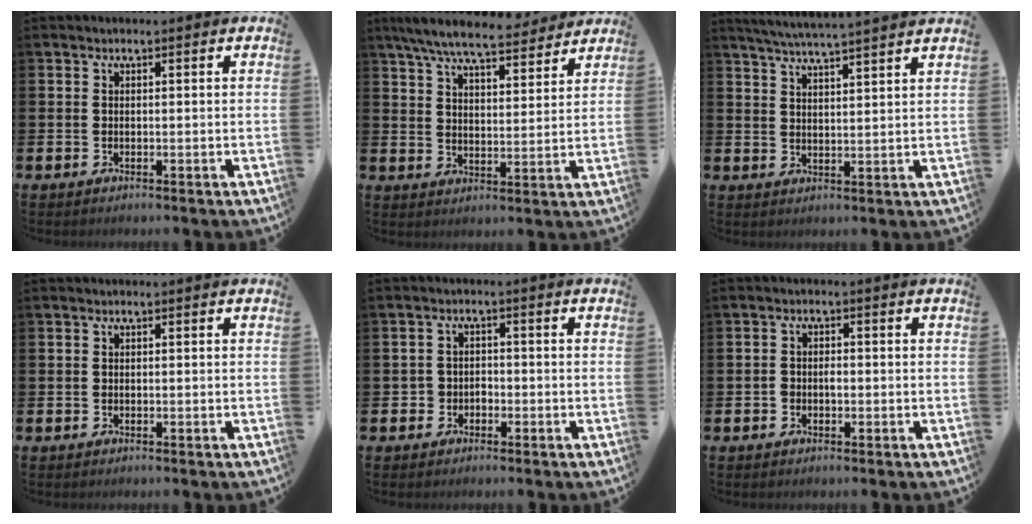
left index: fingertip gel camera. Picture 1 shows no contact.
{"total": 8.1, "force": [7.3, 1.5, 3.1], "torque": [-0.079, -0.037, 0.129]}
{"total": 5.3, "force": [5.1, -0.8, 1.1], "torque": [-0.042, -0.025, 0.092]}
{"total": 0.0}
{"total": 2.2, "force": [-1.4, 1.7, 0.0], "torque": [-0.004, 0.003, -0.033]}
{"total": 1.5, "force": [-0.5, 1.2, 0.9], "torque": [-0.005, 0.002, -0.015]}